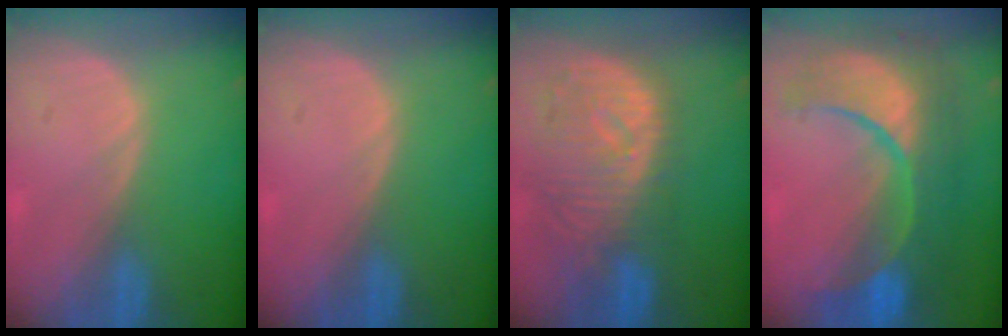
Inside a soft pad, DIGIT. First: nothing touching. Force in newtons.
{"total": 0.0}
{"total": 11.0, "press": 9.7, "slide": 5.3}
{"total": 12.5, "press": 12.4, "slide": 1.4}